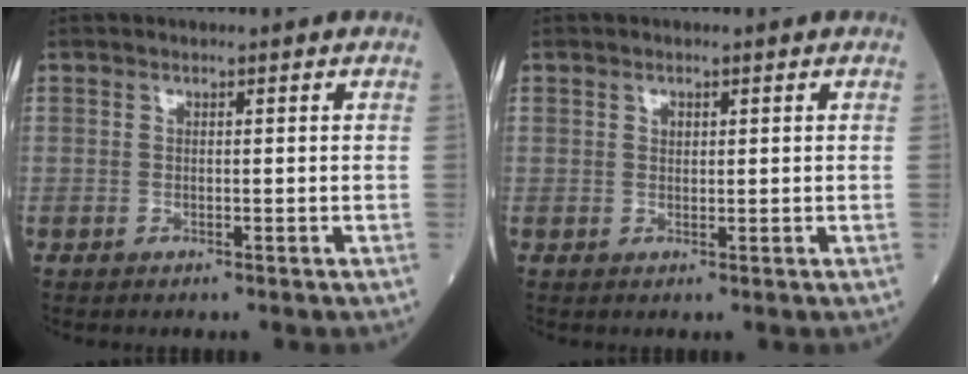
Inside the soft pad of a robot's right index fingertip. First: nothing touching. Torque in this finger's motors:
{"motor_torque": [-0.29, -0.10, -0.04, -0.01]}